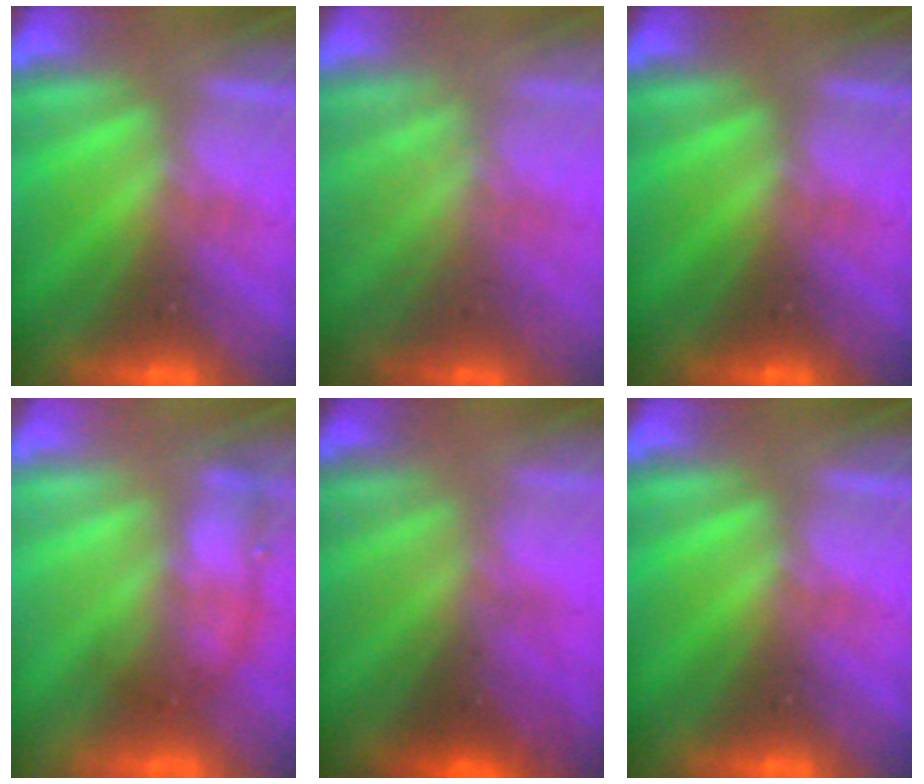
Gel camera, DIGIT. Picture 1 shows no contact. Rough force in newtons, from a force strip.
{"total": 2.2}
{"total": 0.0}
{"total": 1.9}
{"total": 2.9}
{"total": 0.0}